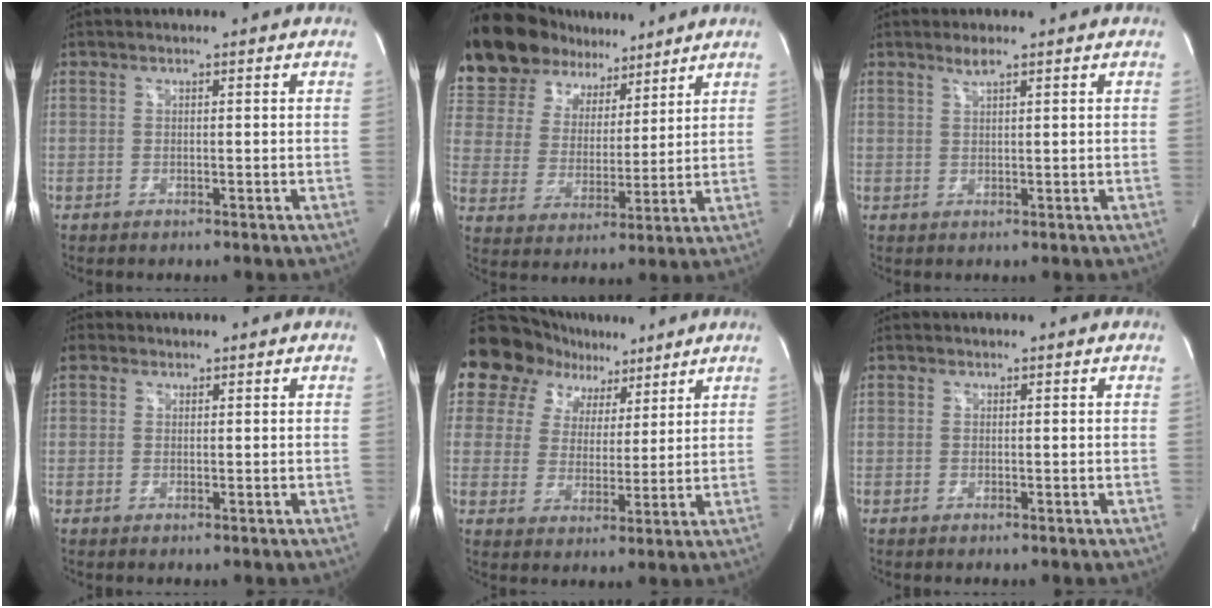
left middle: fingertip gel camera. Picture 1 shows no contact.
{"total": 18.7, "force": [15.3, 8.2, 7.0], "torque": [-0.164, 0.036, 0.274]}
{"total": 1.7, "force": [1.3, 0.0, 1.1], "torque": [-0.026, 0.001, 0.027]}
{"total": 0.9, "force": [0.7, 0.5, 0.0], "torque": [-0.007, 0.006, 0.015]}
{"total": 14.3, "force": [9.8, 9.5, 4.3], "torque": [-0.091, 0.039, 0.166]}
{"total": 1.3, "force": [-0.4, -1.1, -0.6], "torque": [0.008, -0.008, -0.005]}